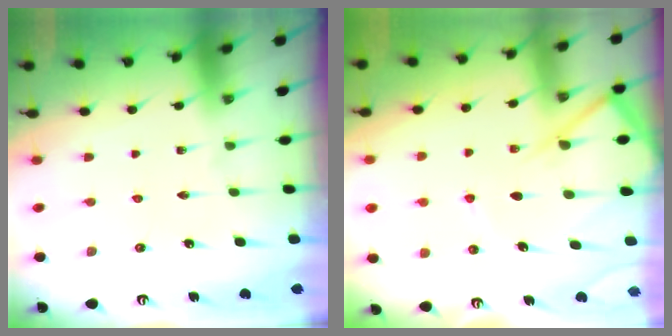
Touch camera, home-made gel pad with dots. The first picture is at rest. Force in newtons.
{"total": 9.3, "press": 9.3, "slide": 1.1}